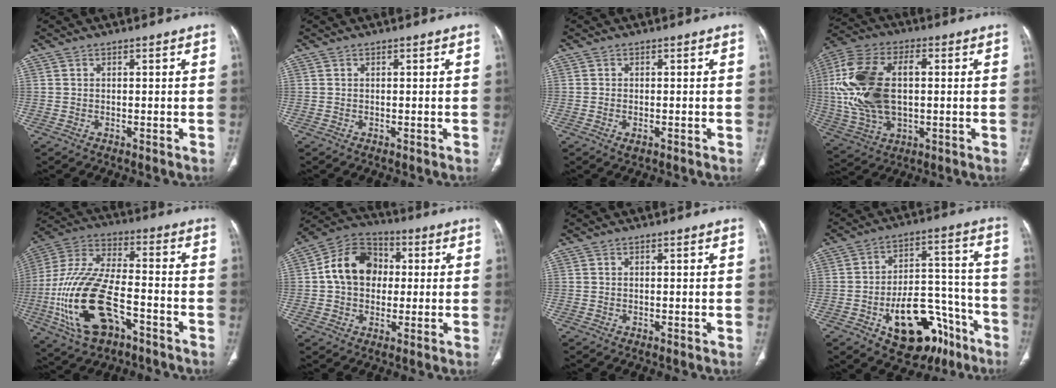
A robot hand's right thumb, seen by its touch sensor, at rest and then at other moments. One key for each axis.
{"total": 0.0}
{"total": 1.4, "fx": -0.7, "fy": 0.7, "fz": 1.1, "tx": -0.021, "ty": 0.001, "tz": -0.009}
{"total": 19.7, "fx": 1.3, "fy": 11.4, "fz": 16.1, "tx": -0.346, "ty": 0.010, "tz": 0.029}
{"total": 21.9, "fx": -7.8, "fy": 10.6, "fz": 17.5, "tx": -0.375, "ty": 0.031, "tz": -0.131}
{"total": 13.0, "fx": 1.1, "fy": 10.2, "fz": 8.0, "tx": -0.115, "ty": 0.027, "tz": 0.008}
{"total": 0.0}
{"total": 20.0, "fx": -10.2, "fy": 11.3, "fz": 13.0, "tx": -0.149, "ty": 0.083, "tz": -0.138}